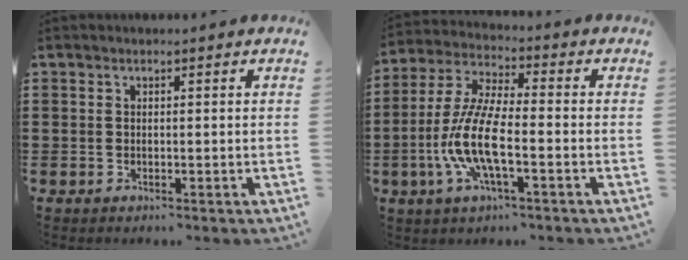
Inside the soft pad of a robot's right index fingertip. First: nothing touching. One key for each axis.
{"total": 9.7, "fx": -3.3, "fy": 2.5, "fz": 8.8, "tx": -0.216, "ty": -0.019, "tz": -0.072}